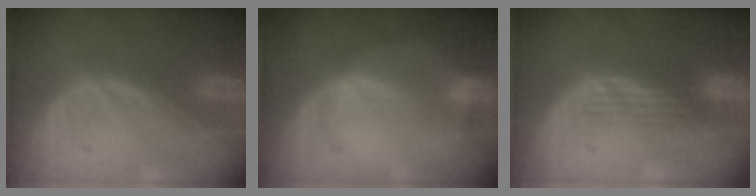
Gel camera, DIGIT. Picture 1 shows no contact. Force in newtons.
{"total": 2.4, "press": 2.4, "slide": 0.4}
{"total": 2.9, "press": 2.7, "slide": 1.2}